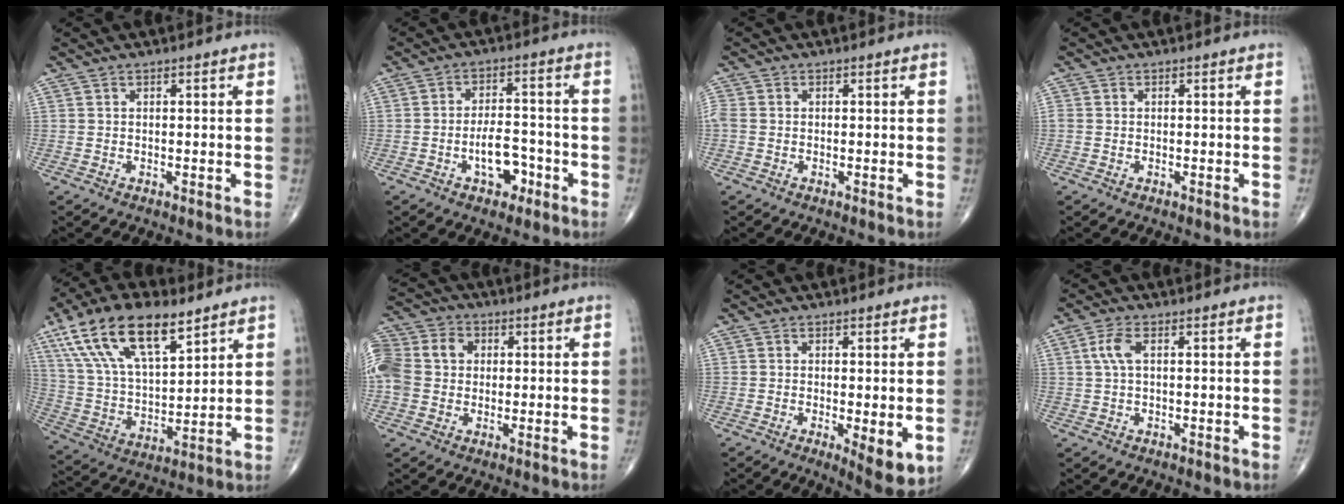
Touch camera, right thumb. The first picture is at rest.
{"total": 6.7, "force": [-2.8, 3.7, 4.8], "torque": [-0.057, 0.031, -0.044]}
{"total": 2.4, "force": [-0.2, 1.8, 1.6], "torque": [-0.048, 0.005, -0.007]}
{"total": 0.7, "force": [-0.1, 0.6, 0.3], "torque": [-0.005, 0.001, -0.002]}
{"total": 20.2, "force": [11.5, 8.6, 14.2], "torque": [-0.249, -0.026, 0.218]}
{"total": 16.9, "force": [2.5, 13.9, 9.3], "torque": [-0.225, 0.049, 0.048]}
{"total": 6.2, "force": [-1.1, 1.8, 5.8], "torque": [-0.083, -0.019, -0.013]}
{"total": 3.6, "force": [0.8, 1.5, 3.2], "torque": [-0.082, 0.011, 0.015]}